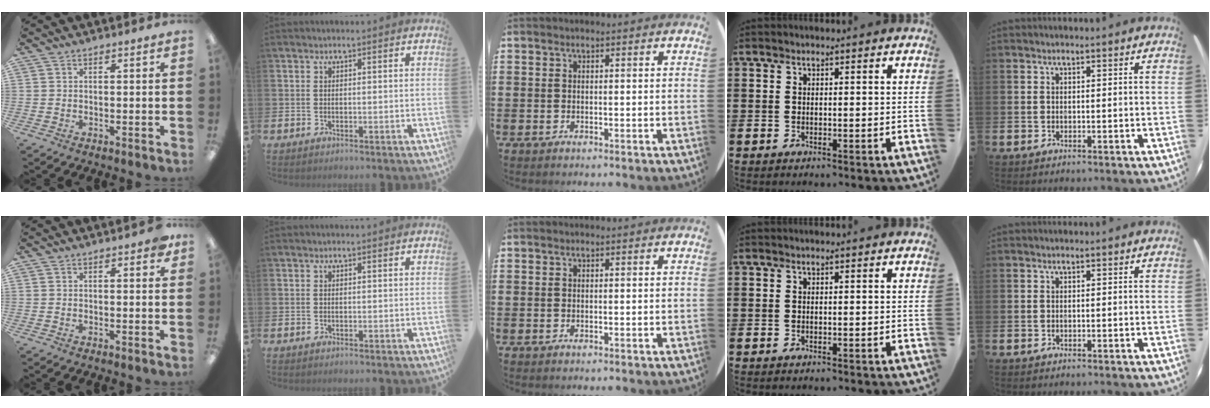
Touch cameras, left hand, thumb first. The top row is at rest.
{"thumb": {"total": 1.4, "force": [0.8, 0.6, 1.0], "torque": [-0.005, -0.003, 0.011]}}